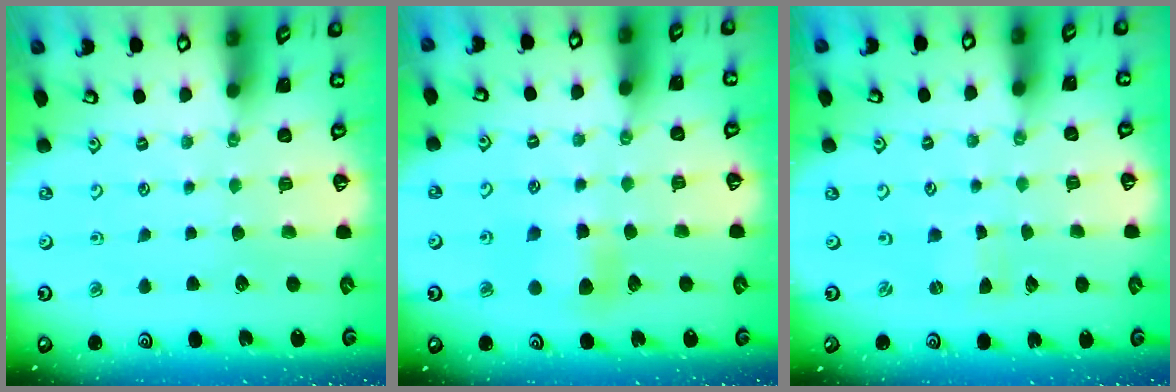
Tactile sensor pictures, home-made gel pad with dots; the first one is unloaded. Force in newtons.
{"total": 7.3, "press": 7.3, "slide": 0.6}
{"total": 0.0}